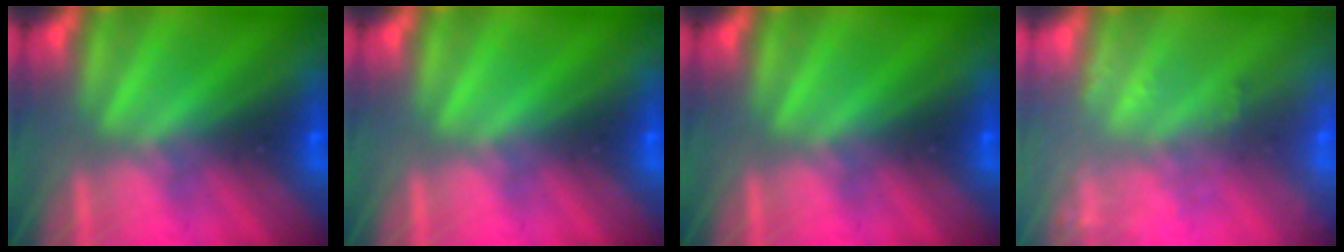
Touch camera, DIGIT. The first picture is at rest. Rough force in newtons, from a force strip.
{"total": 0.0}
{"total": 0.0}
{"total": 7.1}